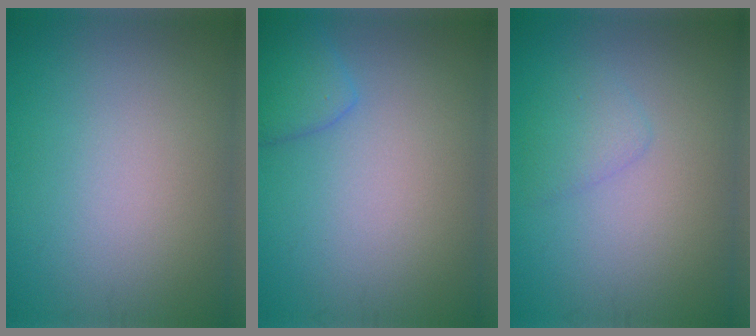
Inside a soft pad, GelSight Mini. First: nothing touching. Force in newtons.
{"total": 2.4, "press": 2.4, "slide": 0.2}
{"total": 1.6, "press": 1.6, "slide": 0.1}